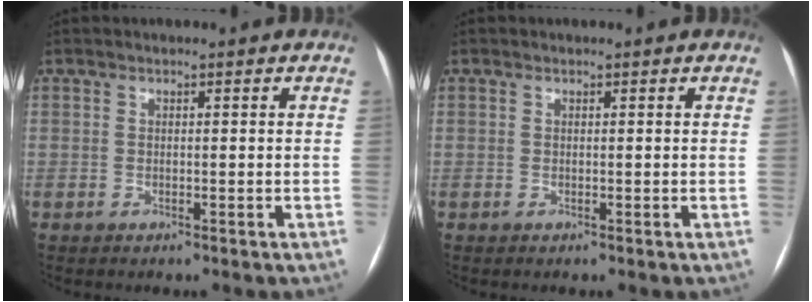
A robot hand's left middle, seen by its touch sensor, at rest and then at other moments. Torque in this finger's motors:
{"motor_torque": [0.64, -0.97, 0.09, -0.09]}